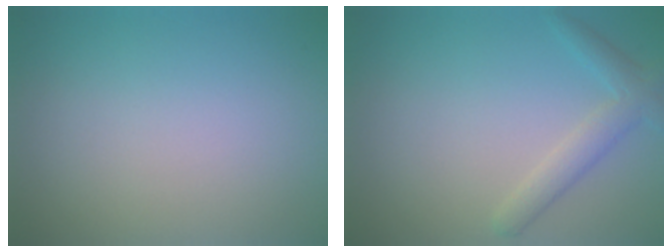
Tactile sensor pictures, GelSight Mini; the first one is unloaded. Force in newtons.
{"total": 2.6, "press": 2.6, "slide": 0.1}